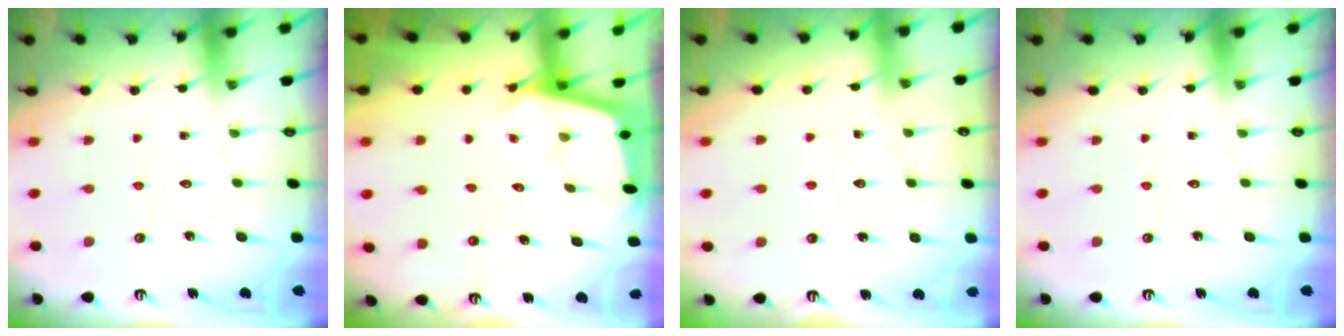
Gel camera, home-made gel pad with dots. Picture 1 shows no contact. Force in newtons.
{"total": 2.4, "press": 2.4, "slide": 0.1}
{"total": 3.7, "press": 3.7, "slide": 0.5}
{"total": 0.0}